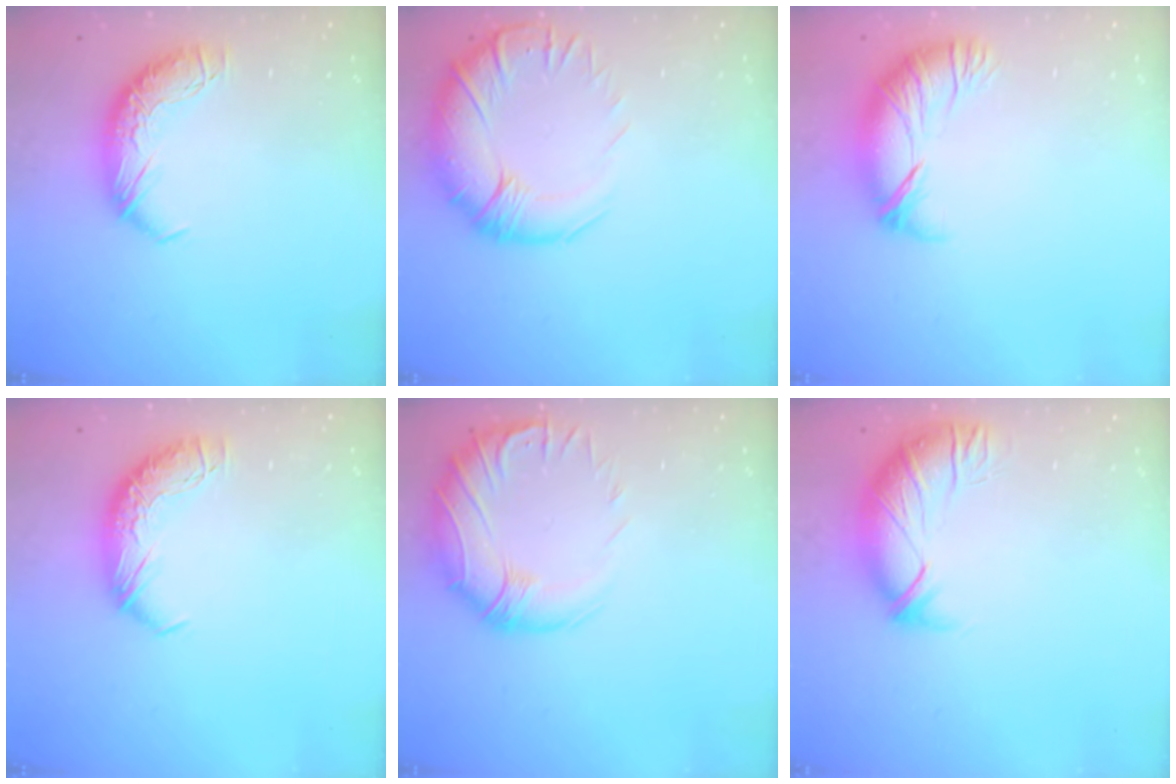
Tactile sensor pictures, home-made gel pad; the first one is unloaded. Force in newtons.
{"total": 5.1, "press": 3.2, "slide": 3.9}
{"total": 2.8, "press": 1.9, "slide": 2.0}
{"total": 0.0}
{"total": 3.4, "press": 1.0, "slide": 3.3}
{"total": 3.0, "press": 1.5, "slide": 2.6}